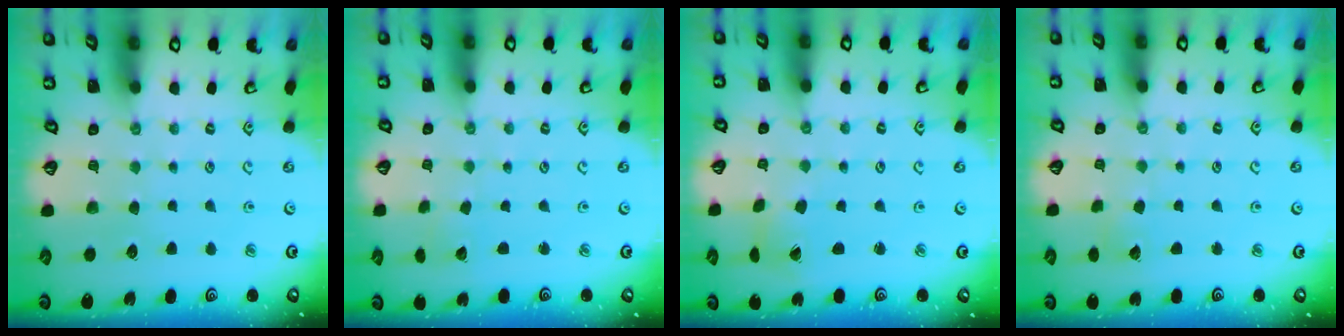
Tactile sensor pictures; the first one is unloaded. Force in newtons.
{"total": 1.8, "press": 1.8, "slide": 0.2}
{"total": 1.5, "press": 1.4, "slide": 0.2}
{"total": 2.9, "press": 2.9, "slide": 0.3}